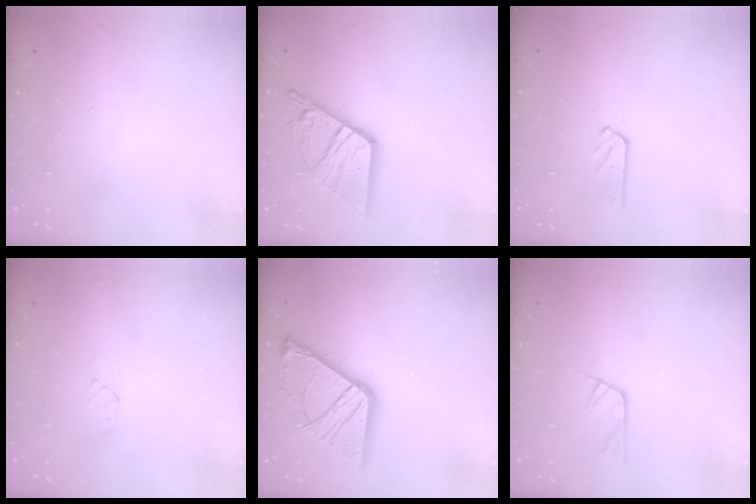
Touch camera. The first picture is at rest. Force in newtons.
{"total": 15.2, "press": 15.2, "slide": 1.2}
{"total": 5.4, "press": 5.3, "slide": 0.5}
{"total": 2.8, "press": 2.7, "slide": 0.5}
{"total": 18.2, "press": 18.1, "slide": 2.0}
{"total": 7.9, "press": 7.9, "slide": 0.6}